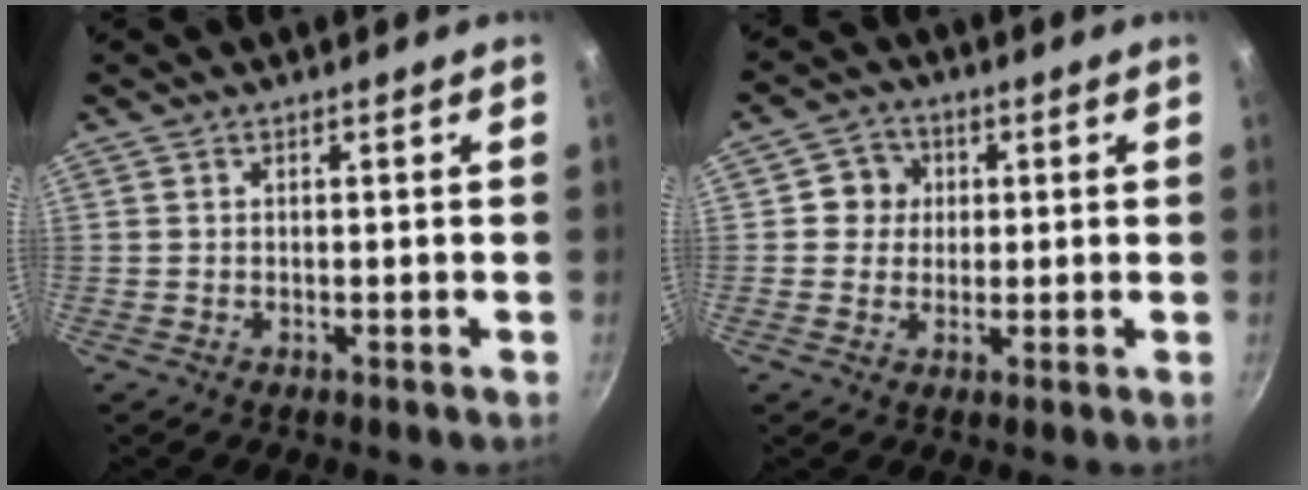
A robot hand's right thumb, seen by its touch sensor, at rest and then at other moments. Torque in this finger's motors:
{"motor_torque": [0.48, 1.17, 0.65, -0.20, 0.04]}